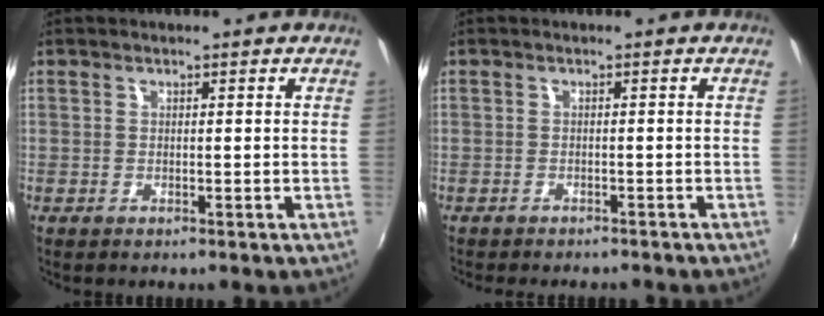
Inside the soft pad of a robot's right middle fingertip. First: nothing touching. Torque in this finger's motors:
{"motor_torque": [0.59, -0.88, 0.00, 0.00]}